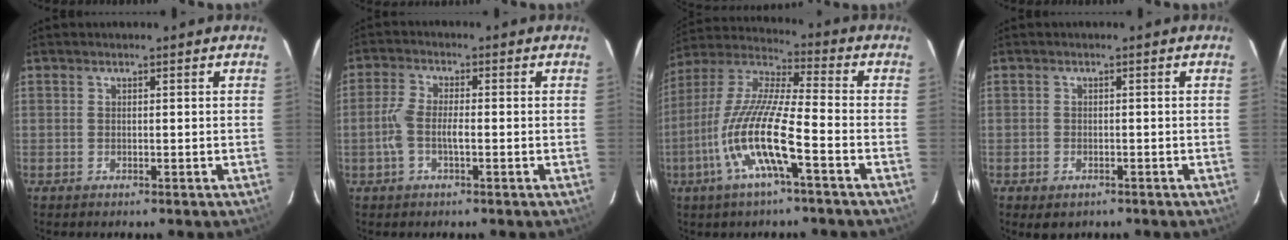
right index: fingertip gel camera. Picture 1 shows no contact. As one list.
[{"total": 4.6, "force": [-1.2, 1.6, 4.2], "torque": [-0.096, 0.008, -0.025]}, {"total": 15.0, "force": [-5.8, 1.7, 13.8], "torque": [-0.278, -0.005, -0.119]}, {"total": 2.6, "force": [-1.5, 1.8, 1.2], "torque": [-0.023, -0.004, -0.020]}]